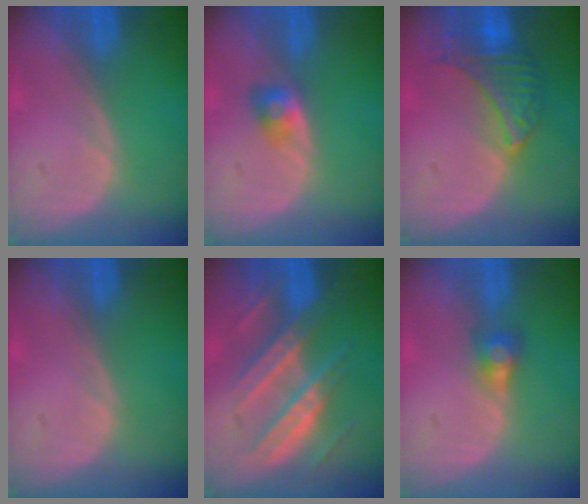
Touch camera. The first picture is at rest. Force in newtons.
{"total": 2.8, "press": 2.6, "slide": 1.2}
{"total": 6.6, "press": 6.5, "slide": 0.6}
{"total": 0.0}
{"total": 8.6, "press": 8.6, "slide": 0.5}
{"total": 2.8, "press": 2.6, "slide": 1.0}